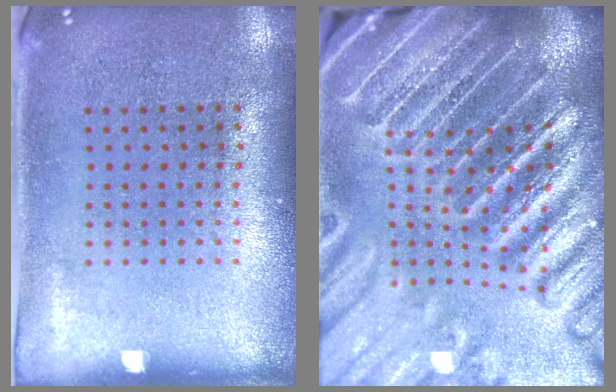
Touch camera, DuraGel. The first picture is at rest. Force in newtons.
{"total": 4.8, "press": 4.4, "slide": 2.0}